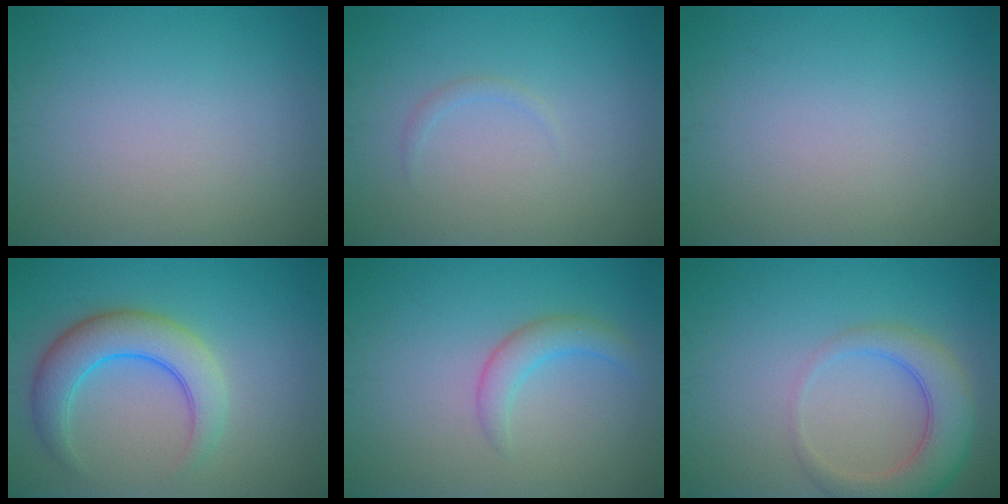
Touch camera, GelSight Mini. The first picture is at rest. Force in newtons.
{"total": 0.7, "press": 0.7, "slide": 0.1}
{"total": 0.0}
{"total": 5.4, "press": 5.4, "slide": 0.1}
{"total": 2.4, "press": 2.4, "slide": 0.0}
{"total": 5.0, "press": 4.9, "slide": 0.5}